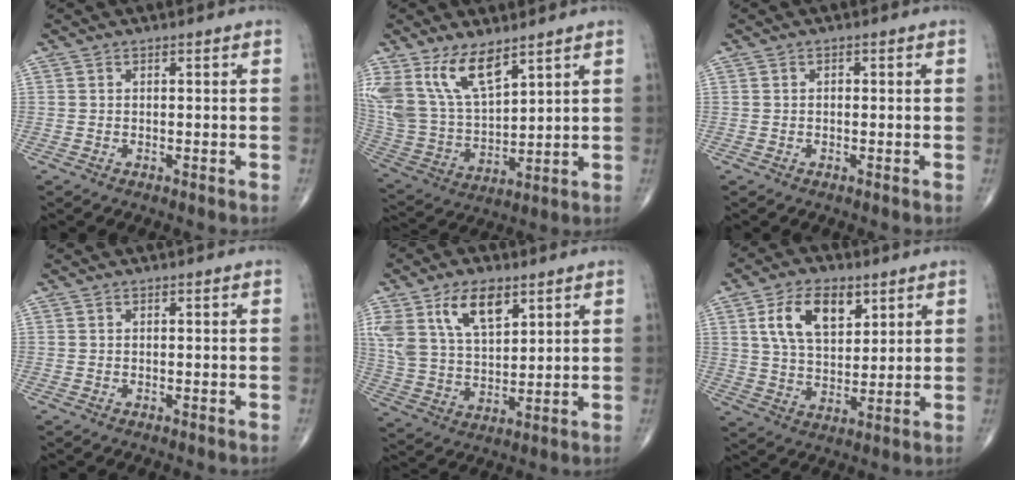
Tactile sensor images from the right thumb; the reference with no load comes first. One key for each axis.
{"total": 15.2, "fx": 9.3, "fy": 6.8, "fz": 9.8, "tx": -0.185, "ty": -0.036, "tz": 0.201}
{"total": 0.7, "fx": 0.0, "fy": 0.5, "fz": 0.5, "tx": -0.010, "ty": 0.003, "tz": 0.001}
{"total": 0.0}
{"total": 13.2, "fx": 6.9, "fy": 6.9, "fz": 8.9, "tx": -0.152, "ty": -0.024, "tz": 0.140}
{"total": 11.8, "fx": 5.0, "fy": 6.8, "fz": 8.3, "tx": -0.128, "ty": -0.016, "tz": 0.095}